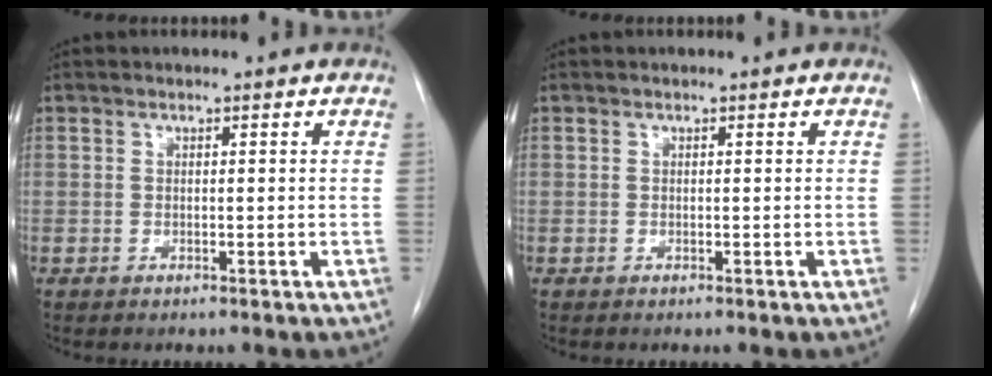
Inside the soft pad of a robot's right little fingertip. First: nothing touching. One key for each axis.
{"total": 0.0}